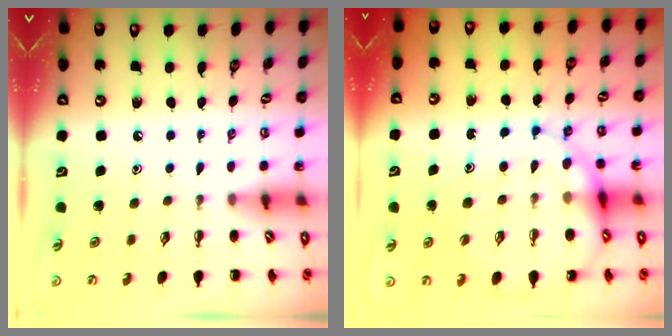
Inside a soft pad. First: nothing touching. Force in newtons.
{"total": 16.3, "press": 16.1, "slide": 2.5}